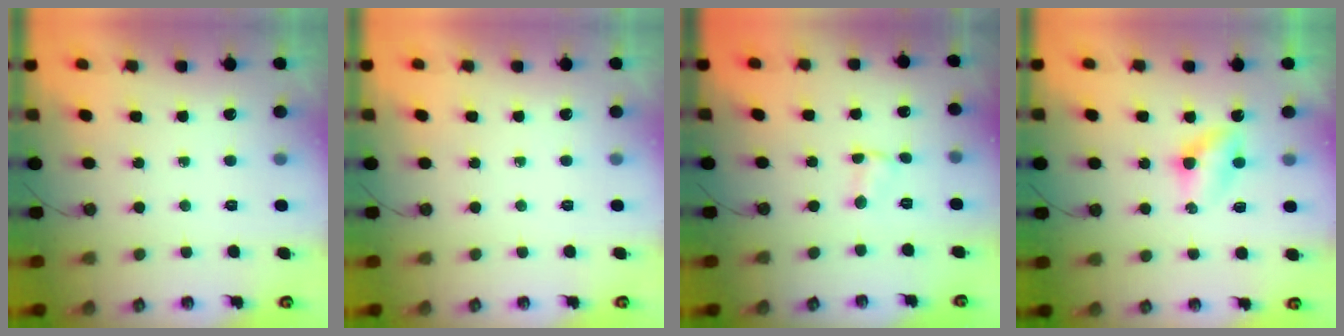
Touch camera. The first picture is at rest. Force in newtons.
{"total": 0.0}
{"total": 3.2, "press": 1.0, "slide": 3.0}
{"total": 5.8, "press": 5.1, "slide": 2.7}